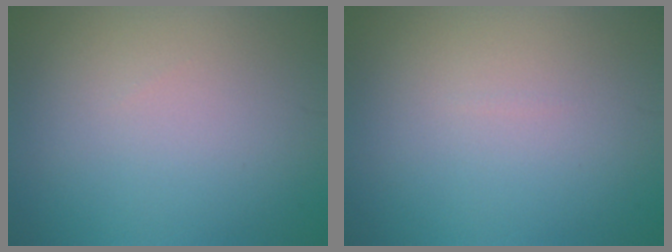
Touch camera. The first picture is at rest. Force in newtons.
{"total": 0.0}